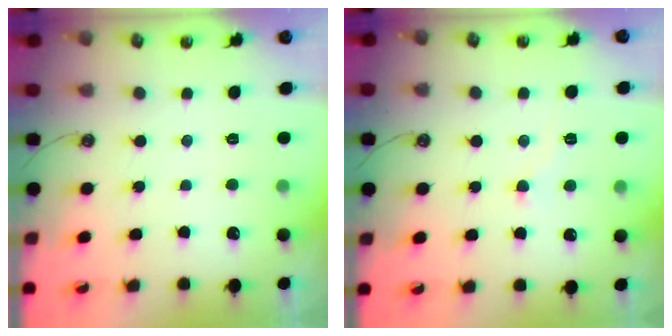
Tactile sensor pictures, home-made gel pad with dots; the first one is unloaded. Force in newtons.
{"total": 4.0, "press": 3.9, "slide": 0.3}